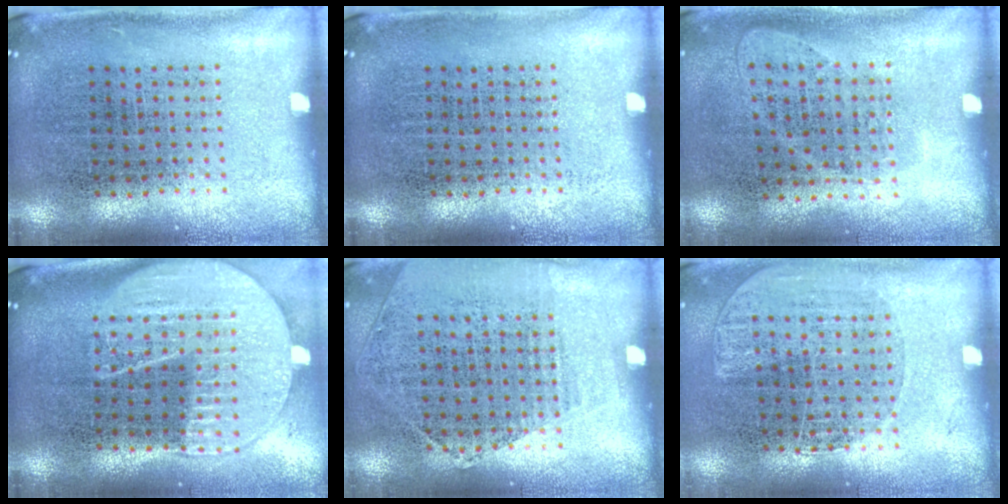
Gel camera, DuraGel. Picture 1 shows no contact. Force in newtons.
{"total": 0.0}
{"total": 1.0, "press": 0.9, "slide": 0.5}
{"total": 2.0, "press": 1.9, "slide": 0.8}
{"total": 1.2, "press": 1.0, "slide": 0.7}
{"total": 1.1, "press": 1.0, "slide": 0.5}